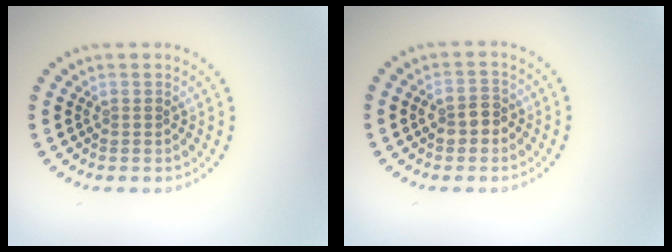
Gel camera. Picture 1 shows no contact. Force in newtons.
{"total": 2.1, "press": 2.1, "slide": 0.5}